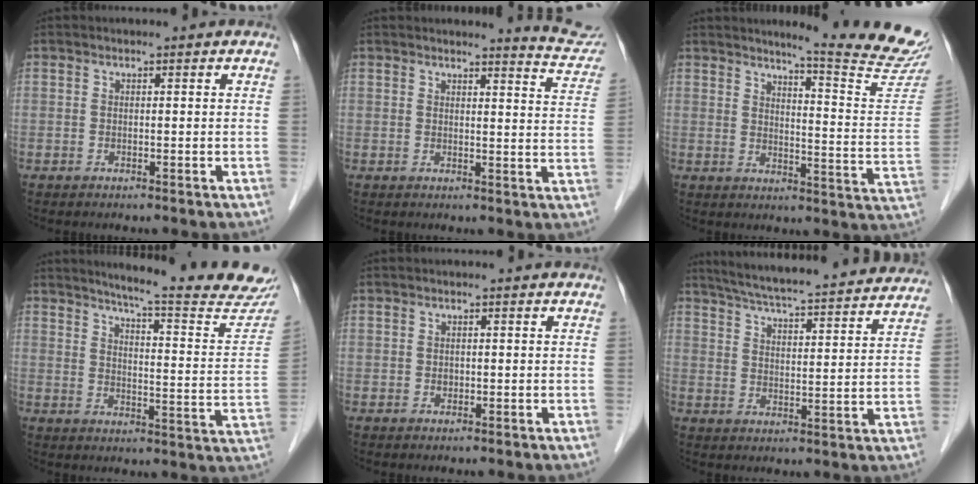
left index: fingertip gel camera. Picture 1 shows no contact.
{"total": 6.5, "force": [6.5, -0.1, 0.6], "torque": [-0.006, -0.052, 0.050]}
{"total": 17.1, "force": [15.7, -1.5, 6.4], "torque": [-0.086, -0.125, 0.175]}
{"total": 20.2, "force": [18.4, 0.7, 8.3], "torque": [-0.109, -0.084, 0.215]}
{"total": 0.6, "force": [-0.4, 0.4, 0.2], "torque": [-0.001, -0.003, -0.008]}
{"total": 24.7, "force": [22.5, 2.0, 9.9], "torque": [-0.162, -0.016, 0.294]}